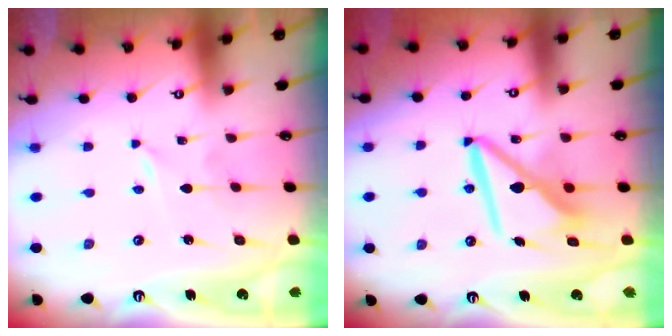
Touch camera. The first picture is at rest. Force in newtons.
{"total": 11.0, "press": 11.0, "slide": 1.3}